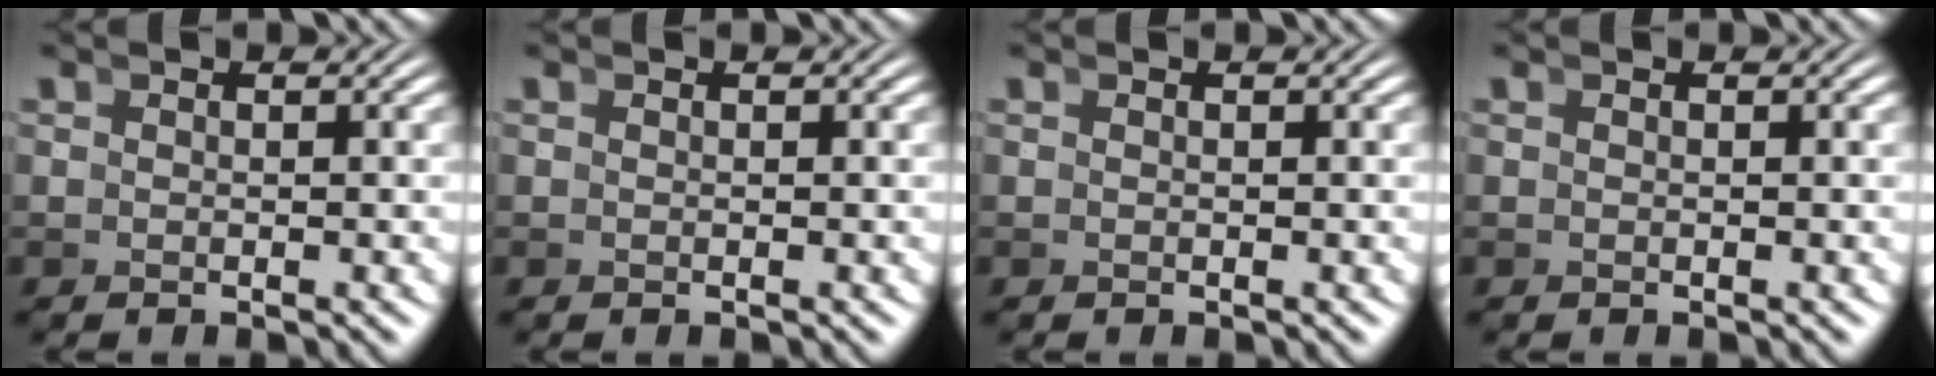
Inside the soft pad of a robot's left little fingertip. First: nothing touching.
{"total": 0.0}
{"total": 0.0}
{"total": 0.0}